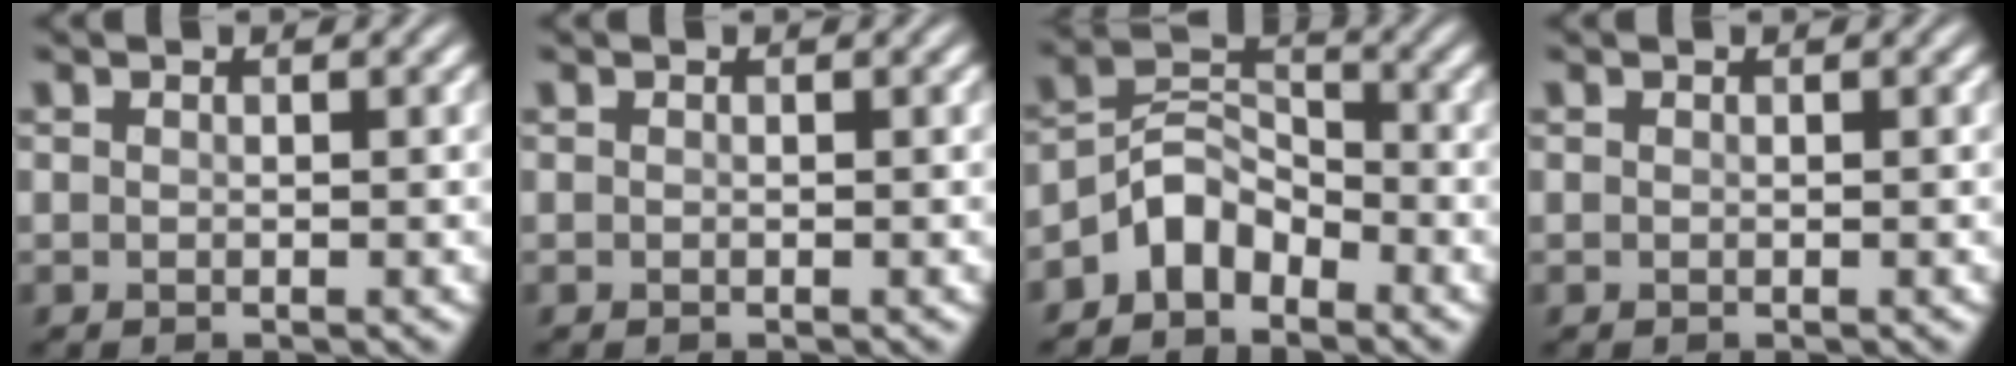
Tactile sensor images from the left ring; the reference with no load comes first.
{"total": 0.0}
{"total": 4.3, "force": [-2.9, 2.5, 2.0], "torque": [-0.031, 0.013, -0.067]}
{"total": 0.0}